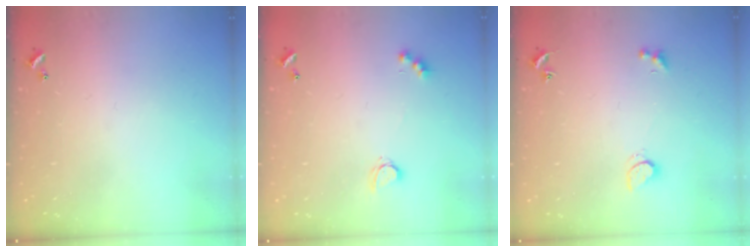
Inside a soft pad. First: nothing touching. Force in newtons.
{"total": 2.7, "press": 2.7, "slide": 0.5}
{"total": 2.5, "press": 2.4, "slide": 0.8}